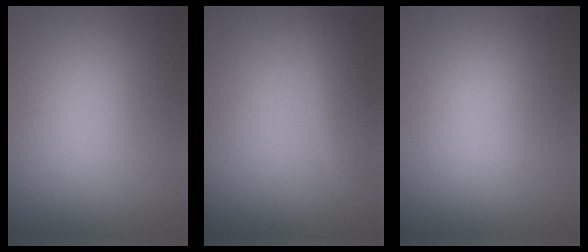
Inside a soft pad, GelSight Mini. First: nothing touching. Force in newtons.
{"total": 1.7, "press": 1.7, "slide": 0.2}
{"total": 0.0}